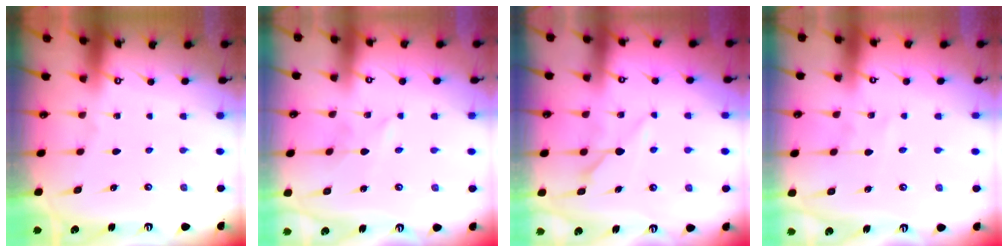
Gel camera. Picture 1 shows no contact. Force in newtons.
{"total": 0.9, "press": 0.9, "slide": 0.1}
{"total": 6.3, "press": 6.2, "slide": 0.4}
{"total": 2.8, "press": 2.8, "slide": 0.4}